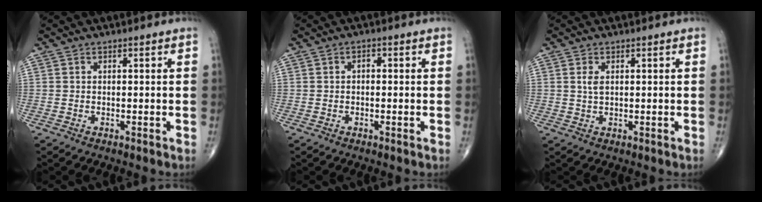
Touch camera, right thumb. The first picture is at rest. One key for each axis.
{"total": 1.2, "fx": 0.0, "fy": 0.7, "fz": 0.9, "tx": -0.008, "ty": 0.005, "tz": -0.005}
{"total": 2.1, "fx": 0.6, "fy": 1.1, "fz": 1.7, "tx": -0.033, "ty": 0.000, "tz": 0.013}